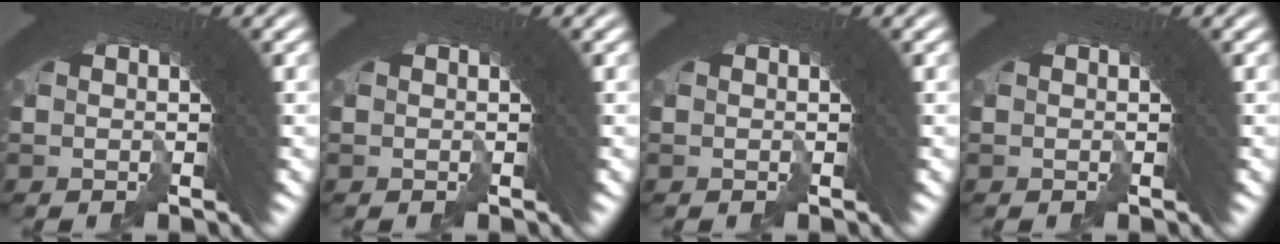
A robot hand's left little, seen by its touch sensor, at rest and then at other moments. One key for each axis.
{"total": 0.0}
{"total": 0.0}
{"total": 0.0}